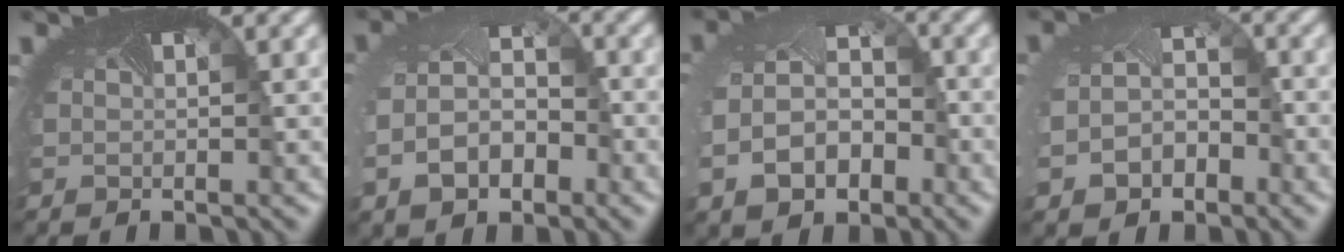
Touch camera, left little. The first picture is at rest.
{"total": 4.7, "force": [-1.7, 3.2, 3.0], "torque": [-0.077, -0.011, -0.032]}
{"total": 5.2, "force": [-1.8, 3.7, 3.1], "torque": [-0.080, -0.014, -0.029]}
{"total": 3.8, "force": [-1.6, 2.8, 2.1], "torque": [-0.060, -0.012, -0.029]}